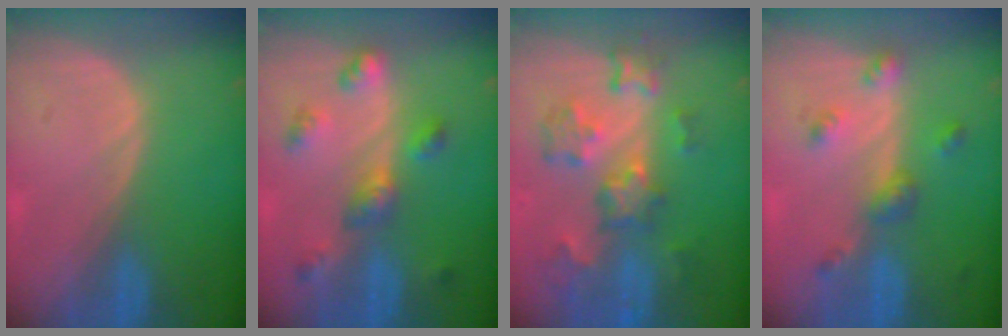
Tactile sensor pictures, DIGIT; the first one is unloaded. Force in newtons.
{"total": 6.3, "press": 5.8, "slide": 2.4}
{"total": 9.2, "press": 8.1, "slide": 4.5}
{"total": 4.9, "press": 4.4, "slide": 2.2}